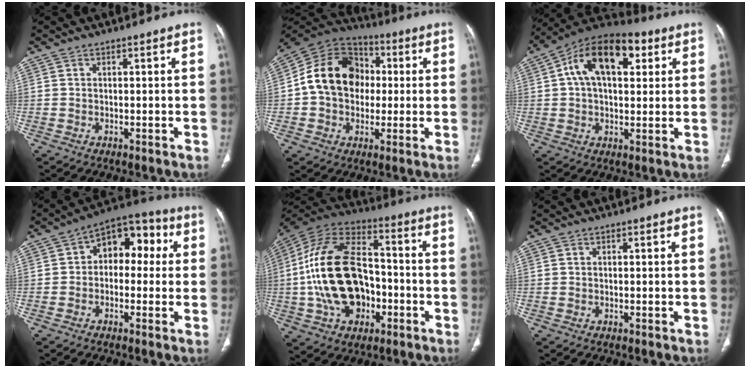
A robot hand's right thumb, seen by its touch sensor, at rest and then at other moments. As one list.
[{"total": 16.6, "force": [0.7, 13.1, 10.1], "torque": [-0.142, 0.031, 0.003]}, {"total": 16.8, "force": [5.2, 9.4, 12.9], "torque": [-0.184, 0.022, 0.076]}, {"total": 11.1, "force": [1.5, 7.3, 8.2], "torque": [-0.065, 0.039, 0.005]}, {"total": 23.7, "force": [-3.6, 15.8, 17.4], "torque": [-0.316, 0.035, -0.057]}, {"total": 0.0}]